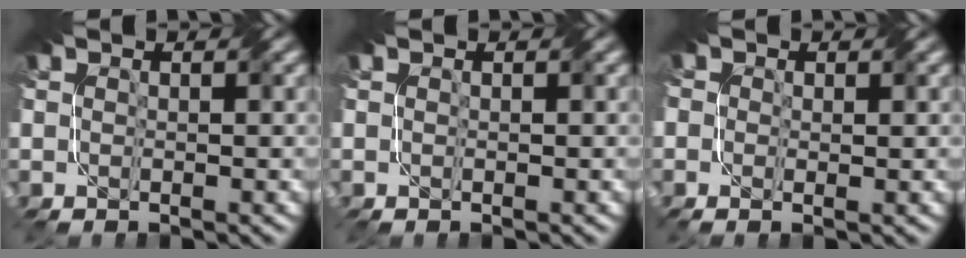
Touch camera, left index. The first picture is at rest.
{"total": 0.0}
{"total": 1.8, "force": [0.3, 1.4, 1.1], "torque": [-0.025, 0.001, 0.004]}